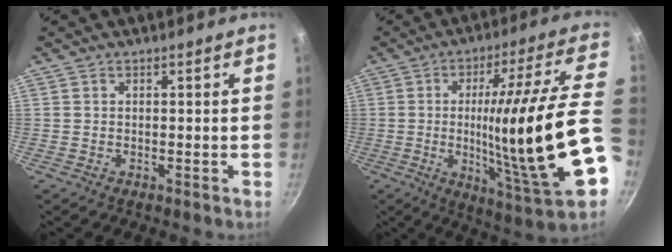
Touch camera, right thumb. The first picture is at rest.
{"total": 24.3, "force": [-2.5, 3.5, 23.9], "torque": [-0.355, 0.006, -0.025]}